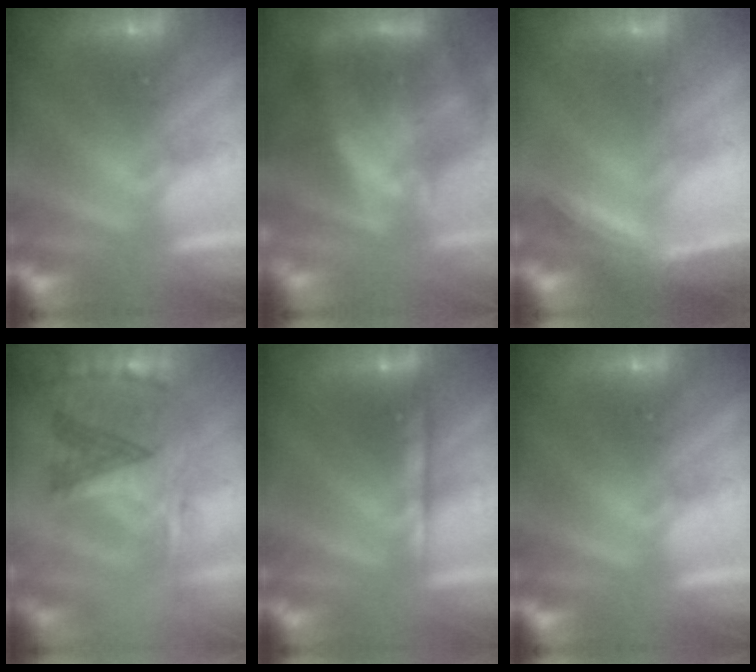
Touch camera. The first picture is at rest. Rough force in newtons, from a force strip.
{"total": 7.5}
{"total": 3.7}
{"total": 2.9}
{"total": 2.2}
{"total": 0.0}